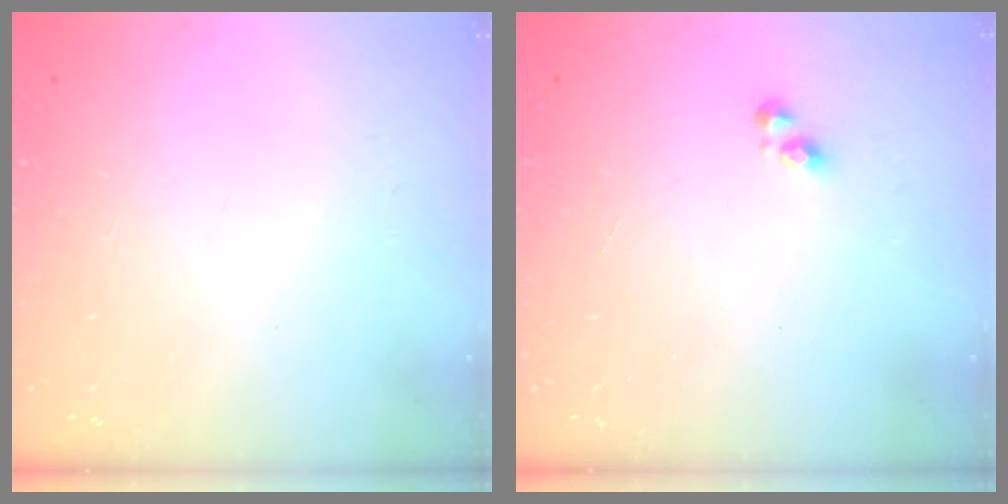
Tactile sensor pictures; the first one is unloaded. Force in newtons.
{"total": 3.2, "press": 3.2, "slide": 0.6}